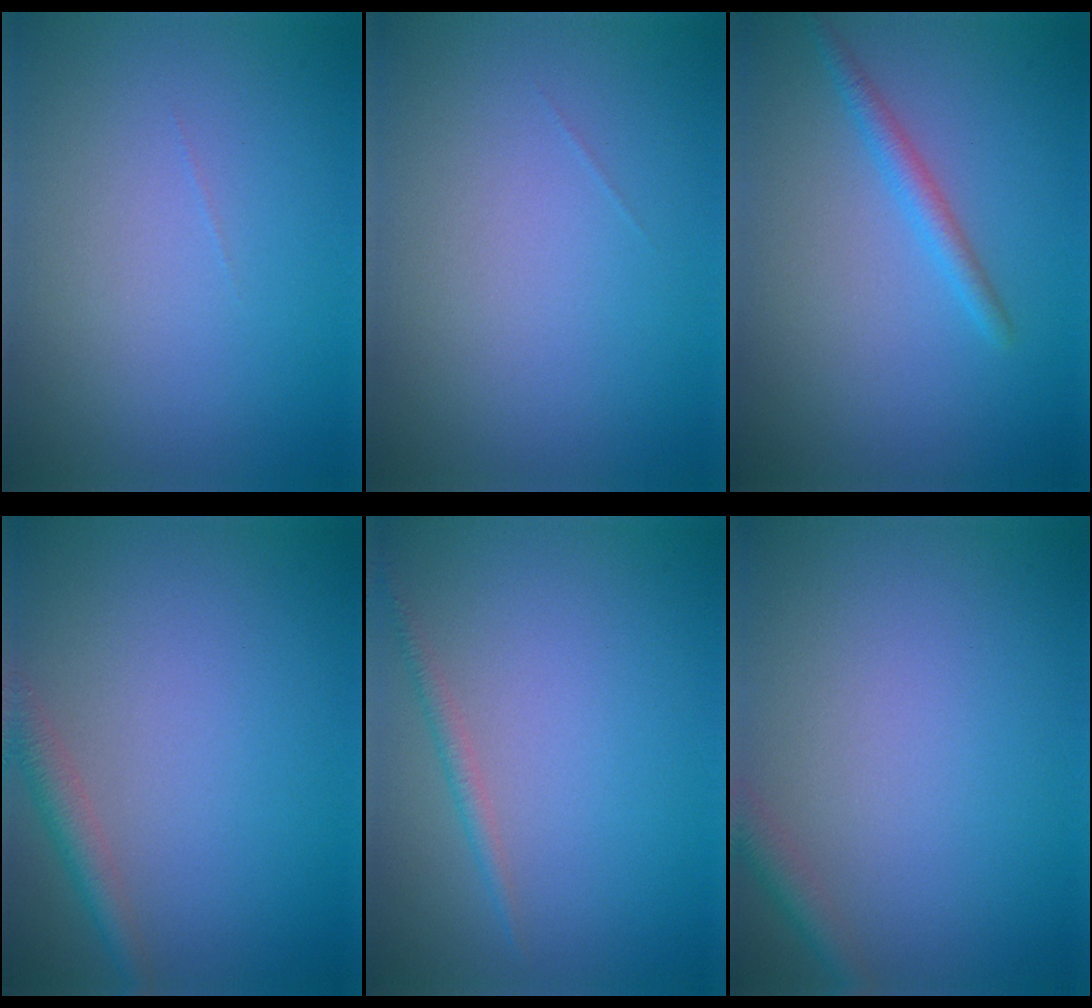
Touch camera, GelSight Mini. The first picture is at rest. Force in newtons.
{"total": 0.0}
{"total": 1.8, "press": 1.8, "slide": 0.1}
{"total": 2.4, "press": 2.4, "slide": 0.1}
{"total": 1.2, "press": 1.1, "slide": 0.1}
{"total": 1.6, "press": 1.6, "slide": 0.1}